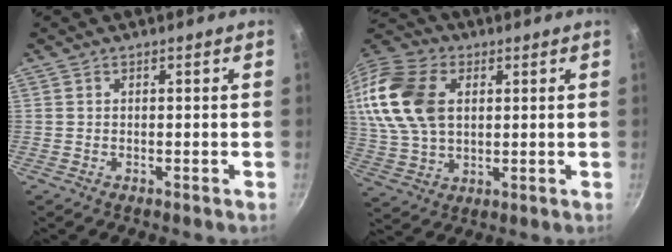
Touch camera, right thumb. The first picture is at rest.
{"total": 18.8, "force": [3.9, 12.6, 13.3], "torque": [-0.263, 0.009, 0.073]}